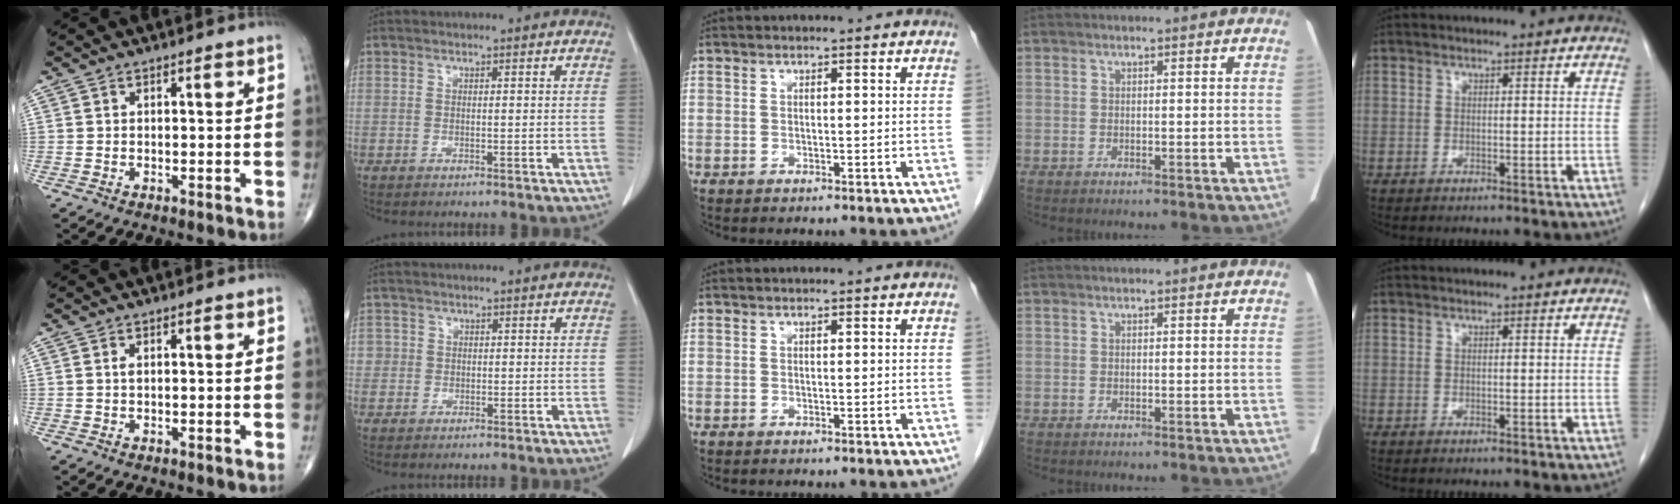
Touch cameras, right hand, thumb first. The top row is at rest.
{"thumb": {"total": 0.7, "force": [0.2, 0.3, 0.6], "torque": [-0.013, 0.003, 0.003]}, "index": {"total": 1.7, "force": [0.1, 1.7, 0.1], "torque": [0.014, 0.005, -0.002]}}